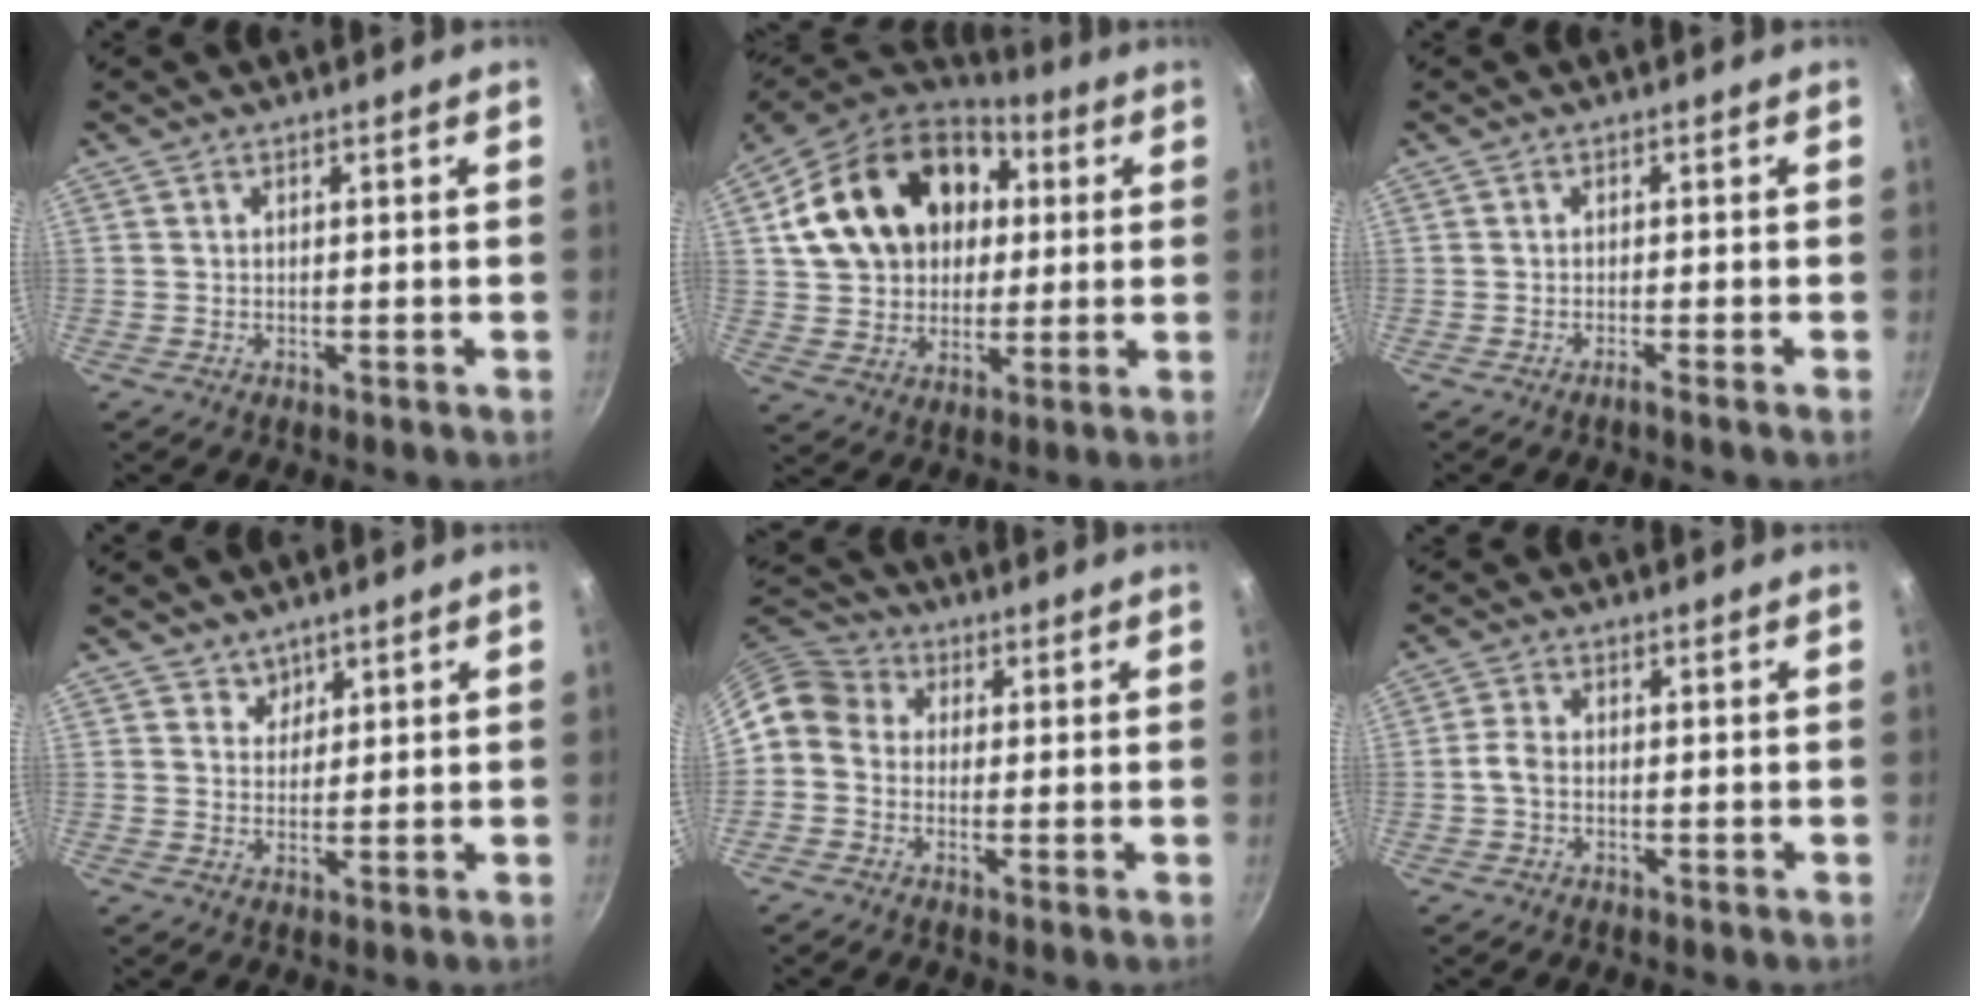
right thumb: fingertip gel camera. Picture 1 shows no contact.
{"total": 23.5, "force": [5.6, 17.8, 14.3], "torque": [-0.234, 0.023, 0.099]}
{"total": 1.1, "force": [-0.7, -0.5, 0.7], "torque": [-0.026, 0.007, -0.012]}
{"total": 2.7, "force": [1.9, 1.9, -0.1], "torque": [0.019, -0.013, 0.030]}
{"total": 7.9, "force": [-0.1, 6.9, 3.9], "torque": [-0.056, 0.029, -0.025]}
{"total": 2.6, "force": [-0.7, 1.7, 1.9], "torque": [-0.042, 0.013, -0.019]}